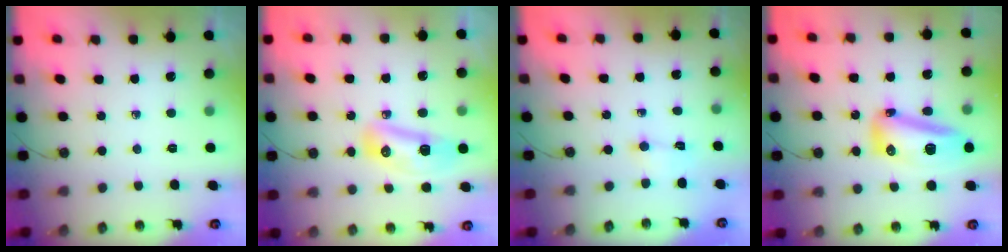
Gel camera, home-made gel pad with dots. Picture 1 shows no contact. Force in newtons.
{"total": 11.4, "press": 10.8, "slide": 3.8}
{"total": 1.5, "press": 1.3, "slide": 0.8}
{"total": 27.6, "press": 19.2, "slide": 19.8}